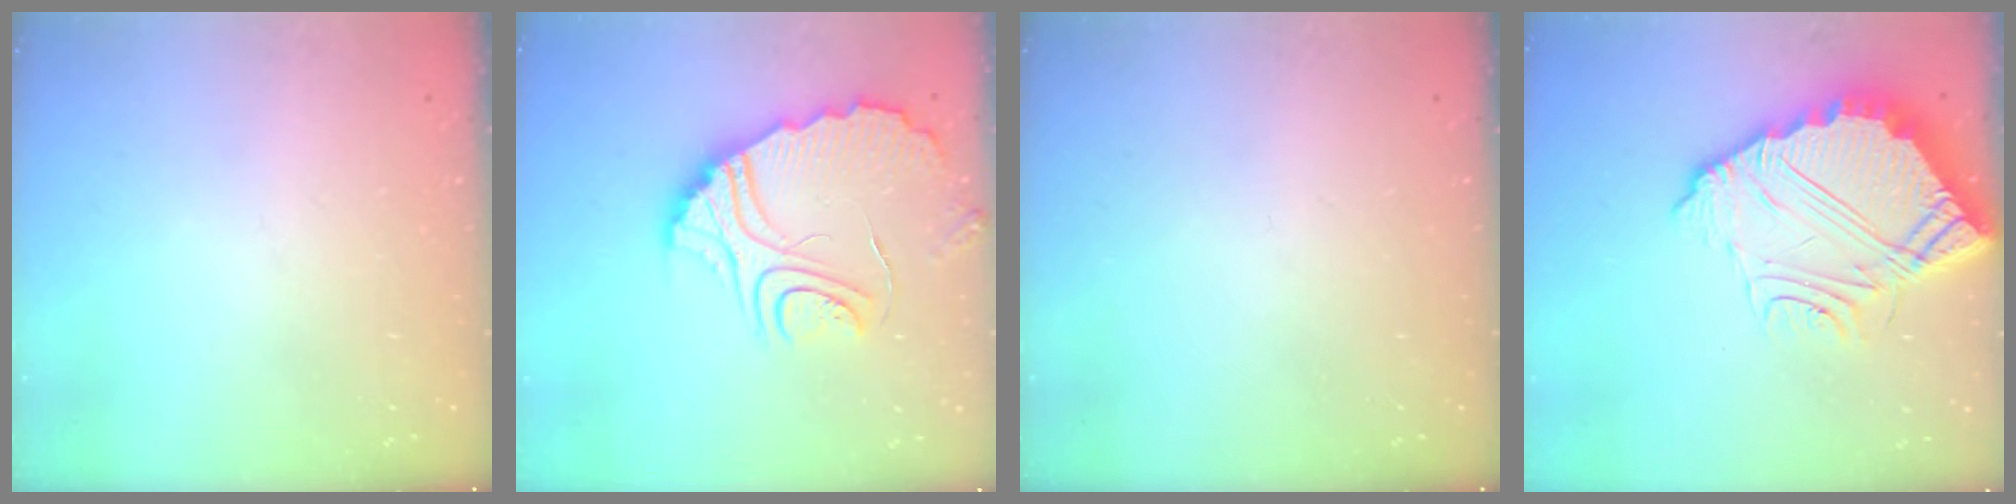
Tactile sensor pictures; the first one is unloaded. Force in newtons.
{"total": 11.0, "press": 11.0, "slide": 1.0}
{"total": 0.0}
{"total": 12.5, "press": 12.5, "slide": 0.9}